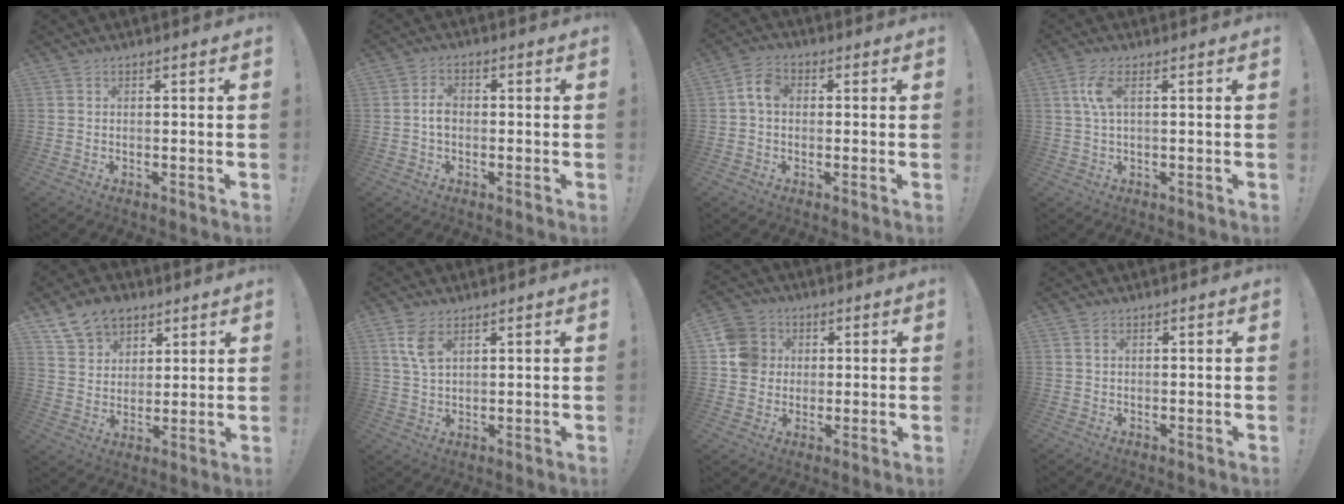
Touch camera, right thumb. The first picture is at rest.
{"total": 3.5, "force": [-0.4, 2.4, 2.4], "torque": [-0.035, 0.008, -0.009]}
{"total": 6.0, "force": [0.4, 4.0, 4.5], "torque": [-0.085, 0.013, 0.009]}
{"total": 5.4, "force": [1.3, 1.4, 5.0], "torque": [-0.092, 0.002, 0.022]}
{"total": 11.5, "force": [7.4, 8.1, 3.5], "torque": [-0.057, -0.042, 0.145]}
{"total": 6.4, "force": [3.3, 3.0, 4.6], "torque": [-0.084, -0.008, 0.063]}
{"total": 9.7, "force": [1.6, 9.1, 3.0], "torque": [-0.047, 0.008, 0.037]}
{"total": 1.1, "force": [0.6, 0.7, 0.6], "torque": [-0.011, 0.002, 0.010]}